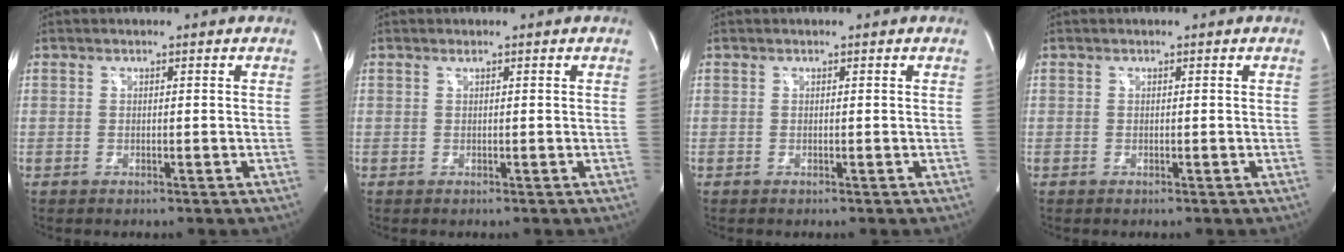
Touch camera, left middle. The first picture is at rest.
{"total": 0.0}
{"total": 0.0}
{"total": 0.0}